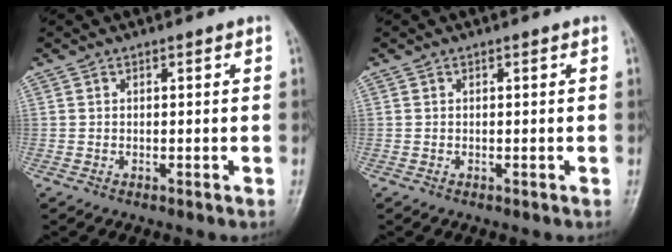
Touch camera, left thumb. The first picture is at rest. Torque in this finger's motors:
{"motor_torque": [0.00, 0.00, 0.00, 0.00, 0.00]}